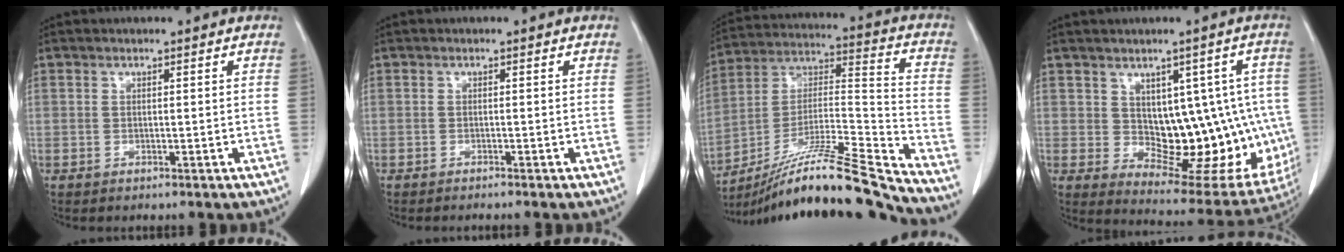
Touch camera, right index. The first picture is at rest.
{"total": 1.4, "force": [-1.2, -0.2, 0.6], "torque": [-0.004, 0.003, -0.017]}
{"total": 20.5, "force": [-18.3, -1.9, 9.0], "torque": [-0.166, 0.009, -0.320]}
{"total": 15.1, "force": [0.1, 7.9, 12.9], "torque": [-0.140, 0.012, 0.028]}